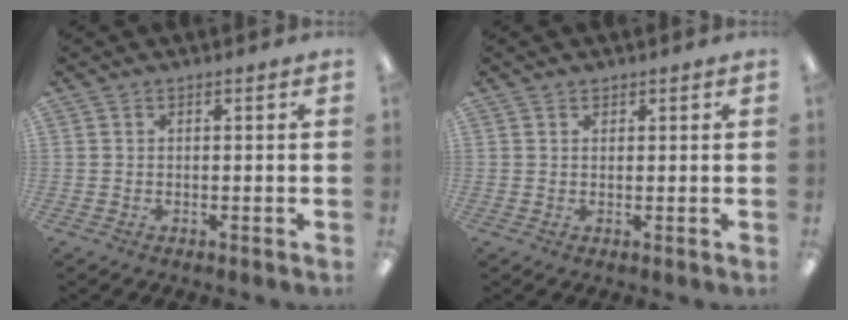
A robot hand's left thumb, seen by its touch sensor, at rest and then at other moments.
{"total": 0.8, "force": [0.7, 0.4, 0.0], "torque": [0.000, 0.001, 0.013]}